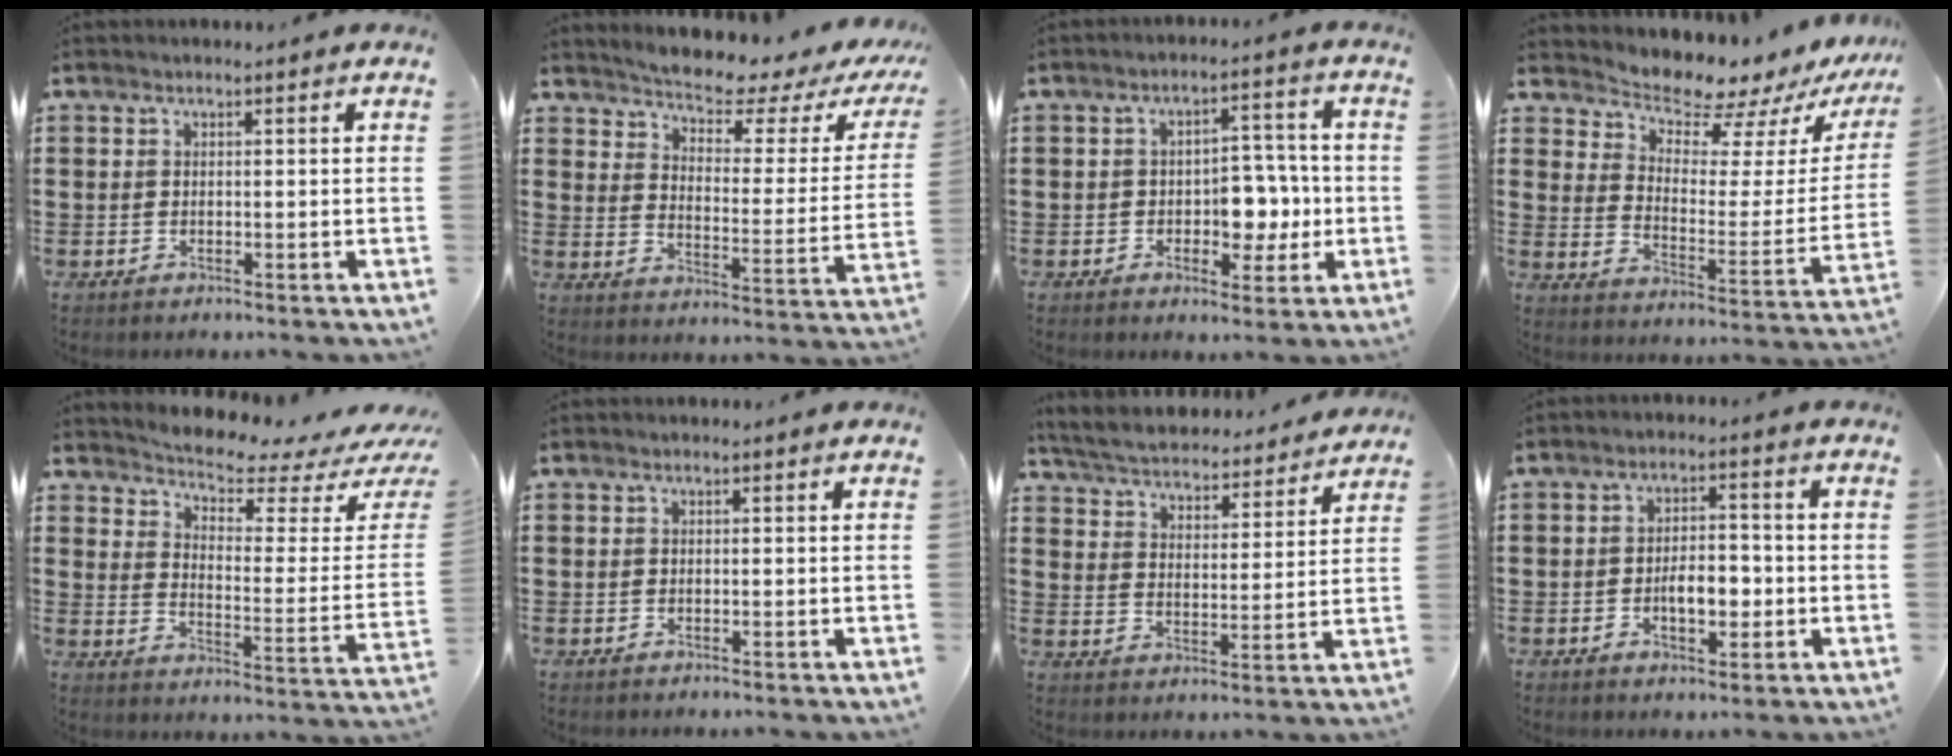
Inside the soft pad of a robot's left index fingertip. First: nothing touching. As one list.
[{"total": 3.8, "force": [3.5, 0.2, 1.5], "torque": [-0.044, -0.033, 0.049]}, {"total": 6.4, "force": [-1.3, 4.3, 4.5], "torque": [-0.072, 0.006, -0.027]}, {"total": 7.7, "force": [7.3, 1.6, 1.8], "torque": [-0.052, -0.067, 0.123]}, {"total": 4.2, "force": [4.0, 0.1, 1.4], "torque": [-0.046, -0.043, 0.059]}, {"total": 0.0}, {"total": 4.5, "force": [4.5, 0.0, 0.4], "torque": [-0.034, -0.035, 0.071]}, {"total": 5.1, "force": [-1.3, 2.6, 4.2], "torque": [-0.061, 0.001, -0.029]}]